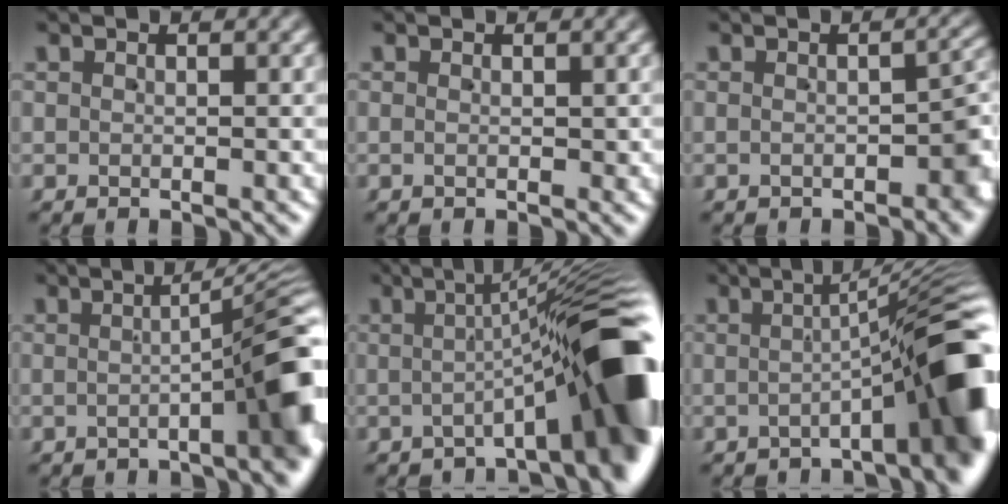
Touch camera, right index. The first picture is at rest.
{"total": 0.0}
{"total": 3.2, "force": [-1.3, 1.5, 2.5], "torque": [-0.022, -0.004, -0.019]}
{"total": 7.2, "force": [-1.9, 1.1, 6.8], "torque": [-0.073, 0.021, -0.036]}
{"total": 12.2, "force": [-2.6, 3.1, 11.5], "torque": [-0.131, 0.019, -0.044]}
{"total": 10.6, "force": [-3.2, 2.5, 9.8], "torque": [-0.102, 0.017, -0.052]}